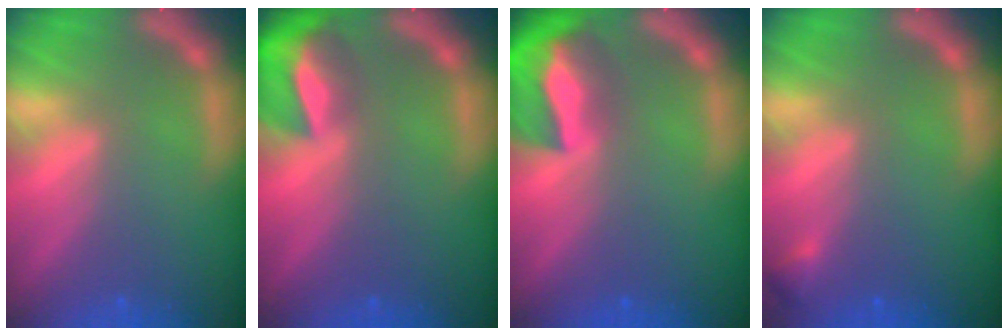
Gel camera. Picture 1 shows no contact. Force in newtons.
{"total": 7.4}
{"total": 10.0}
{"total": 0.9}